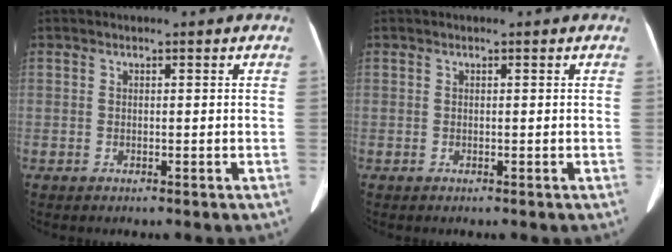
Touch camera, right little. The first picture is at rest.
{"total": 0.0}